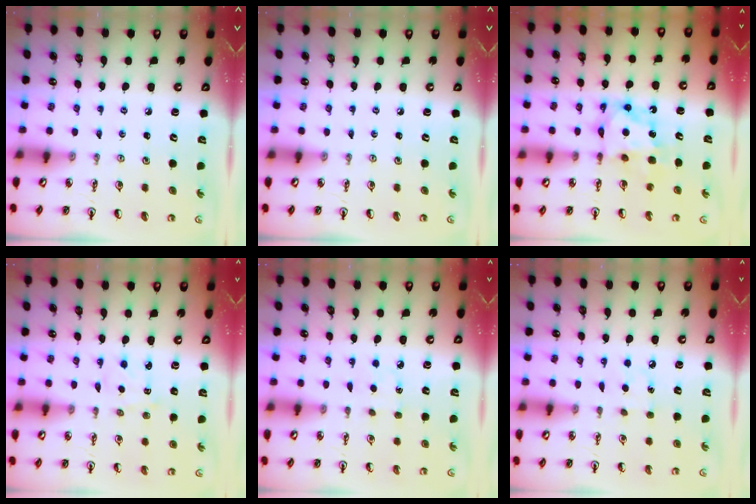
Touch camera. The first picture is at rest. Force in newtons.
{"total": 0.0}
{"total": 7.5, "press": 7.4, "slide": 0.6}
{"total": 2.9, "press": 2.8, "slide": 0.4}
{"total": 2.9, "press": 2.9, "slide": 0.3}
{"total": 5.7, "press": 5.7, "slide": 0.6}